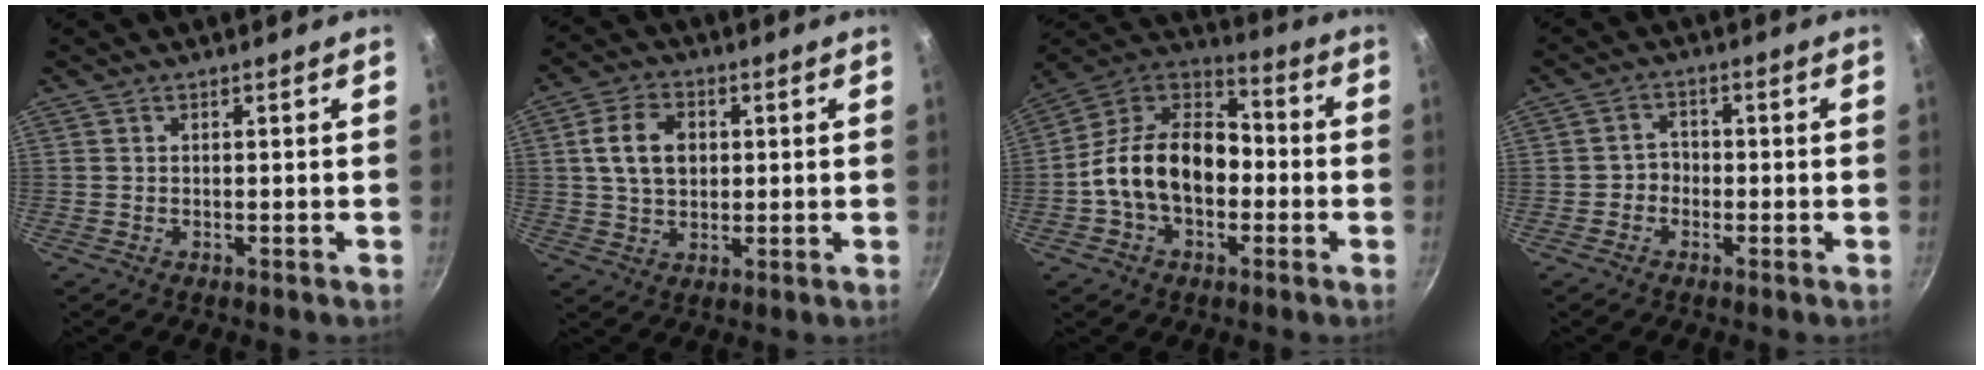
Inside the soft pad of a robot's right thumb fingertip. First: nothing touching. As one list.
[{"total": 9.2, "force": [1.6, 6.6, 6.2], "torque": [-0.097, 0.007, 0.025]}, {"total": 17.8, "force": [-2.6, 12.2, 12.6], "torque": [-0.183, 0.051, -0.065]}, {"total": 3.0, "force": [-1.1, 2.6, 1.1], "torque": [0.006, 0.017, -0.023]}]